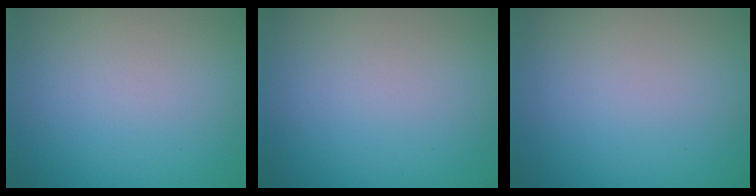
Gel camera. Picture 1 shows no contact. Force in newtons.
{"total": 0.0}
{"total": 0.0}